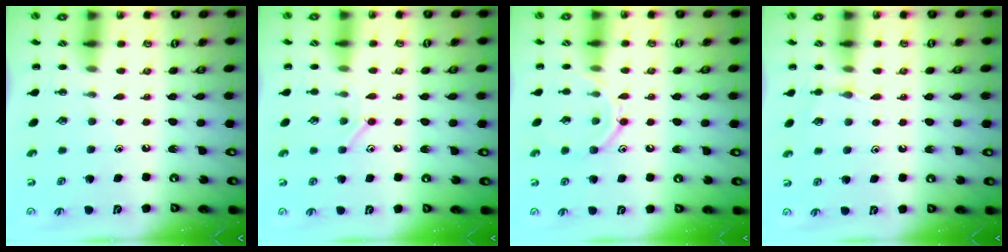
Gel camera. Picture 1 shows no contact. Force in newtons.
{"total": 6.8, "press": 6.8, "slide": 0.8}
{"total": 10.2, "press": 10.2, "slide": 1.0}
{"total": 3.6, "press": 3.4, "slide": 1.4}